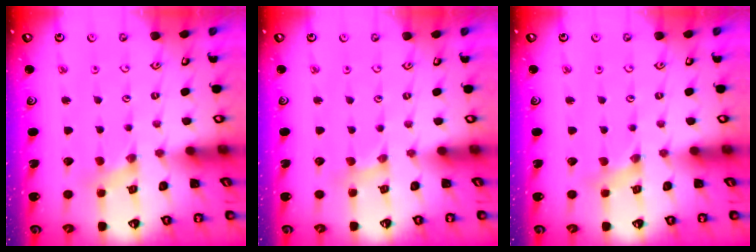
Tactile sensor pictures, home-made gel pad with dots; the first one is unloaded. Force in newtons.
{"total": 1.6, "press": 1.6, "slide": 0.3}
{"total": 0.0}